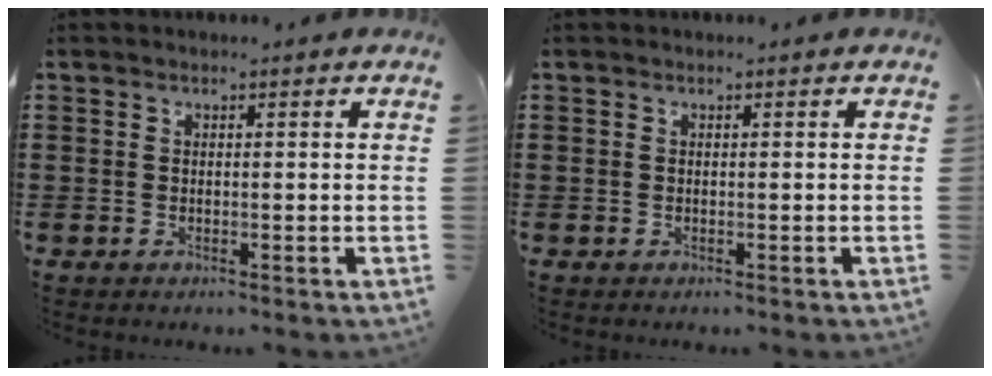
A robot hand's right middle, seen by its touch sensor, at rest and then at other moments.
{"total": 0.0}